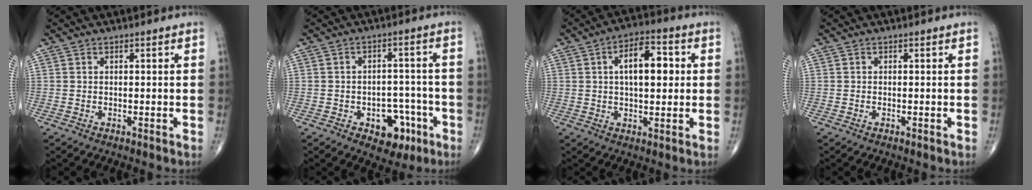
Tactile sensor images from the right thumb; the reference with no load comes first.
{"total": 8.4, "force": [-3.8, 5.6, 5.0], "torque": [-0.030, 0.032, -0.045]}
{"total": 10.4, "force": [1.9, 5.0, 8.9], "torque": [-0.119, 0.012, 0.024]}
{"total": 0.0}